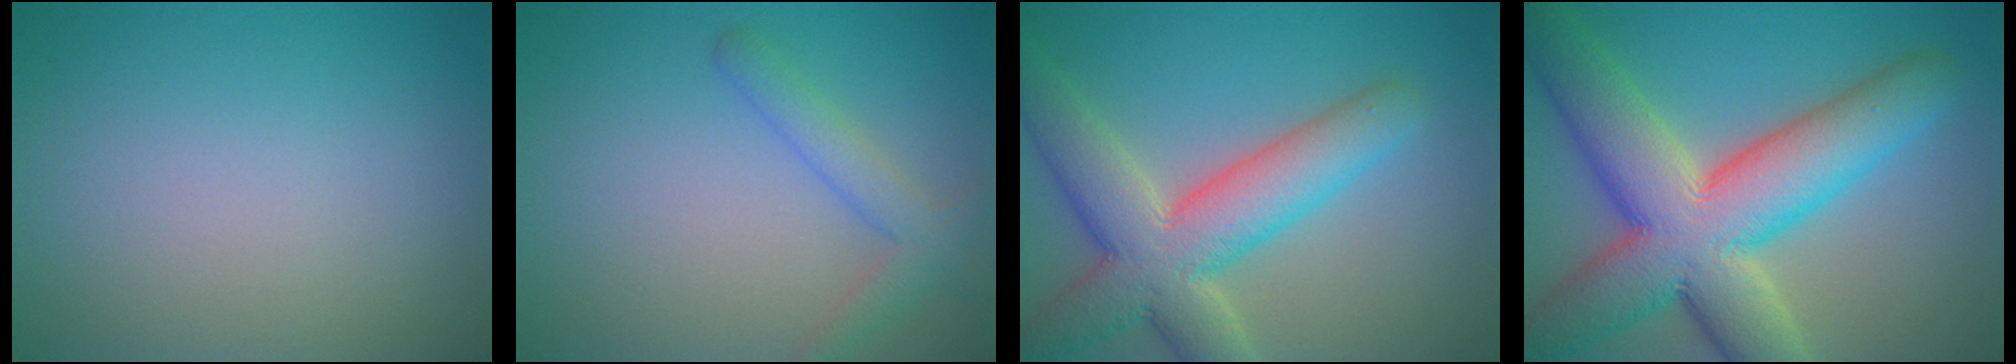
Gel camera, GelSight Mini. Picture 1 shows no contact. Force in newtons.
{"total": 2.3, "press": 2.3, "slide": 0.2}
{"total": 8.8, "press": 8.8, "slide": 0.6}
{"total": 13.2, "press": 13.1, "slide": 0.8}